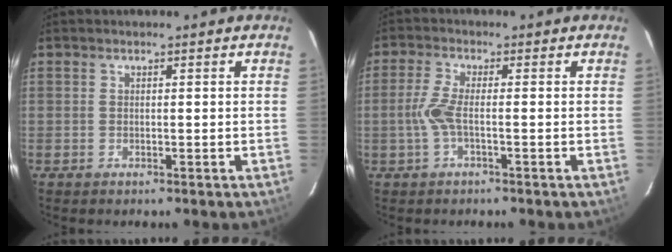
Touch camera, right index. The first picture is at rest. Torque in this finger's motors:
{"motor_torque": [0.72, -0.20, 0.43, 0.11]}